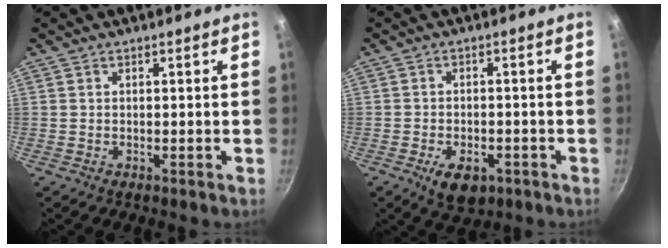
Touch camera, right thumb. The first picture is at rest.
{"total": 6.3, "force": [-3.0, 3.7, 4.1], "torque": [-0.059, 0.010, -0.041]}